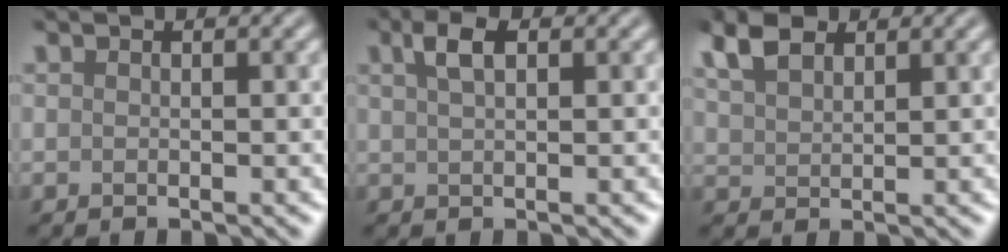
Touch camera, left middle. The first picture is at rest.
{"total": 2.4, "force": [1.1, 1.0, 1.9], "torque": [-0.040, 0.005, 0.019]}
{"total": 4.3, "force": [2.9, 2.1, 2.4], "torque": [-0.060, 0.013, 0.057]}